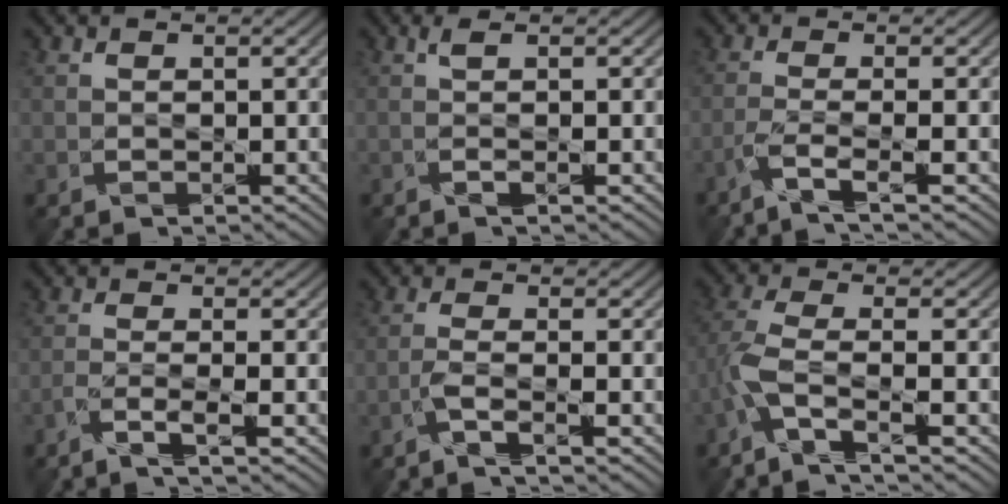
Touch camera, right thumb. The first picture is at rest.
{"total": 1.5, "force": [0.1, -0.7, 1.3], "torque": [-0.031, 0.004, 0.001]}
{"total": 3.3, "force": [-2.0, -0.3, 2.5], "torque": [-0.055, 0.003, -0.053]}
{"total": 2.6, "force": [-1.7, -0.4, 1.9], "torque": [-0.041, 0.004, -0.045]}
{"total": 2.3, "force": [-1.3, -0.6, 1.8], "torque": [-0.046, 0.008, -0.032]}
{"total": 4.9, "force": [-2.5, 0.3, 4.3], "torque": [-0.104, 0.002, -0.069]}